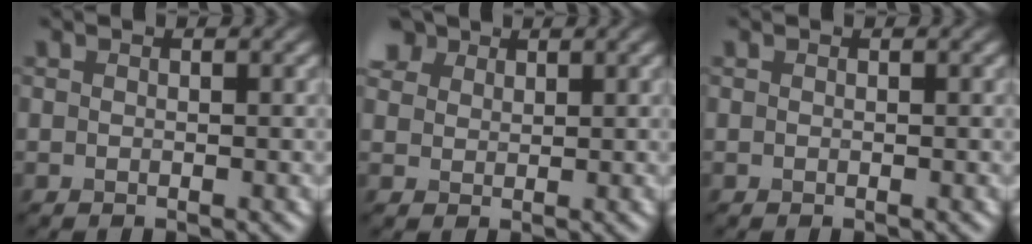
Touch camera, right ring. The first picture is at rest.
{"total": 4.9, "force": [3.2, 3.1, 2.1], "torque": [-0.069, 0.011, 0.060]}
{"total": 0.0}